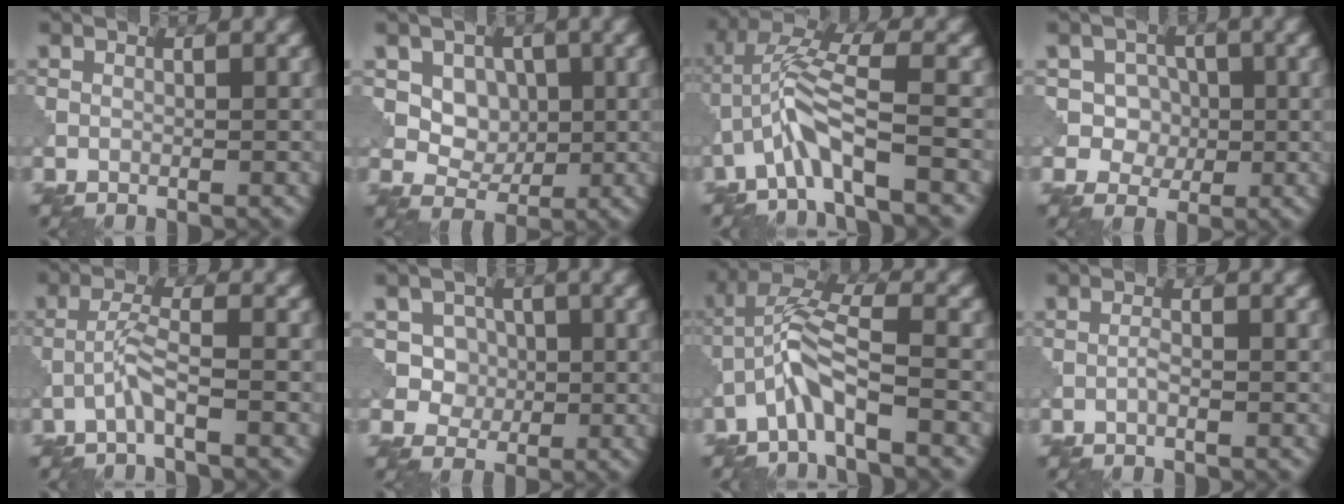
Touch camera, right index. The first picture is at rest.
{"total": 4.3, "force": [1.3, 3.5, 2.2], "torque": [-0.043, -0.013, 0.039]}
{"total": 5.0, "force": [-2.5, 0.8, 4.2], "torque": [-0.091, 0.015, -0.052]}
{"total": 4.1, "force": [0.2, 3.9, 1.4], "torque": [-0.008, 0.009, -0.010]}
{"total": 2.4, "force": [-1.3, 0.1, 2.0], "torque": [-0.044, 0.011, -0.033]}
{"total": 4.5, "force": [1.0, 4.1, 1.6], "torque": [-0.020, 0.003, 0.017]}
{"total": 4.5, "force": [-2.4, 0.8, 3.8], "torque": [-0.080, 0.015, -0.051]}
{"total": 0.7, "force": [-0.4, 0.1, 0.6], "torque": [-0.012, 0.002, -0.007]}